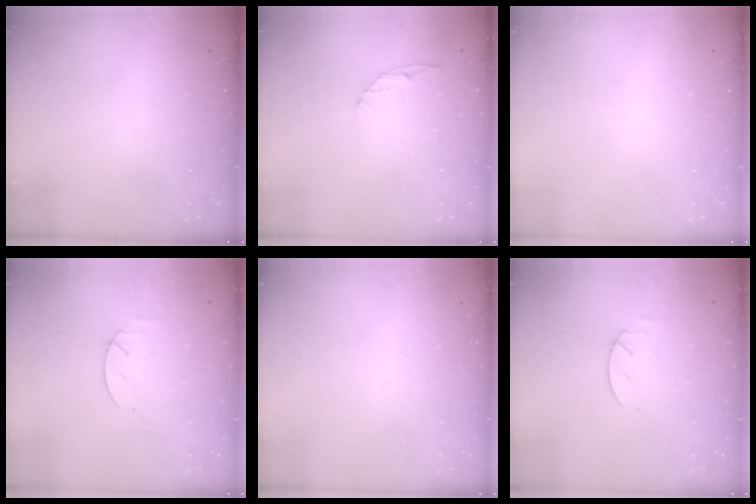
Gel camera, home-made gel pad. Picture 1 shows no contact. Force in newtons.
{"total": 5.7, "press": 5.6, "slide": 0.7}
{"total": 0.0}
{"total": 1.9, "press": 1.9, "slide": 0.3}
{"total": 0.0}
{"total": 1.9, "press": 1.9, "slide": 0.3}